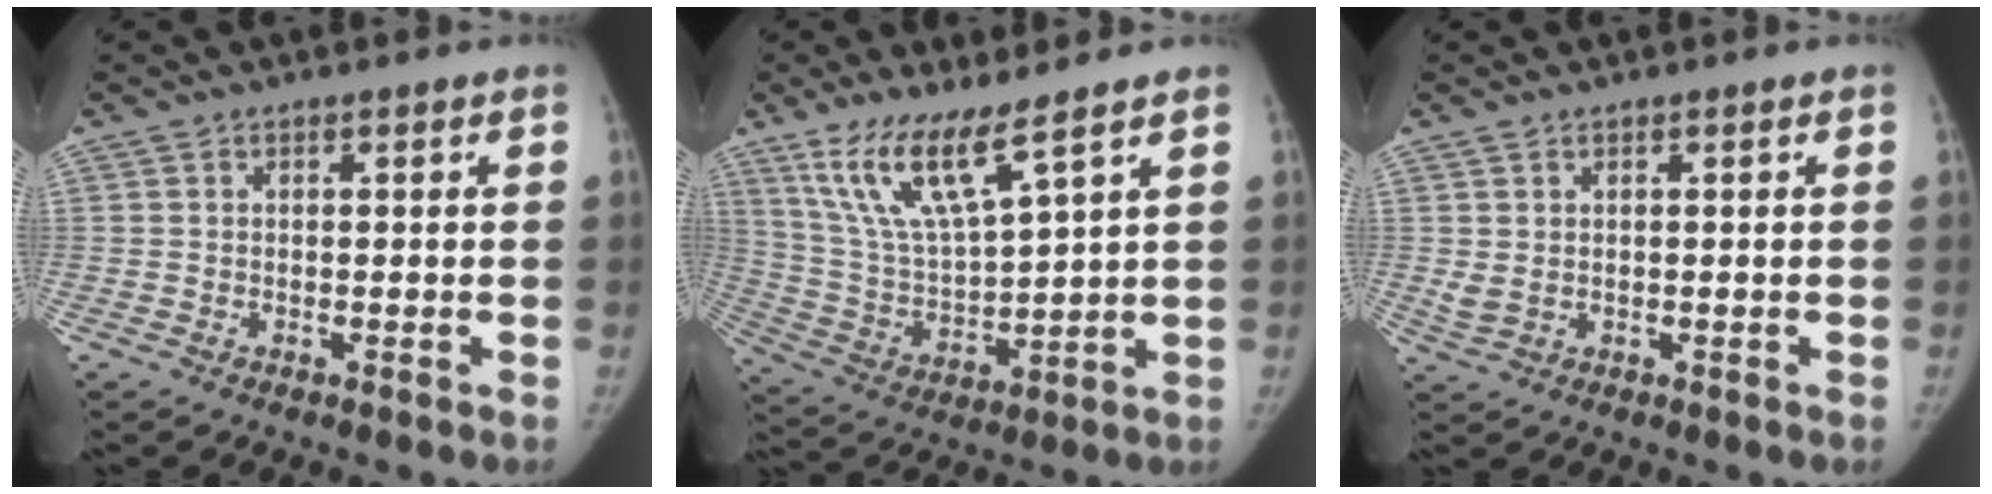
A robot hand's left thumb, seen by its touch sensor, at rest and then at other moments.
{"total": 12.6, "force": [8.4, 2.3, 9.1], "torque": [-0.172, -0.045, 0.180]}
{"total": 2.0, "force": [0.2, 1.3, 1.5], "torque": [-0.034, 0.000, 0.010]}